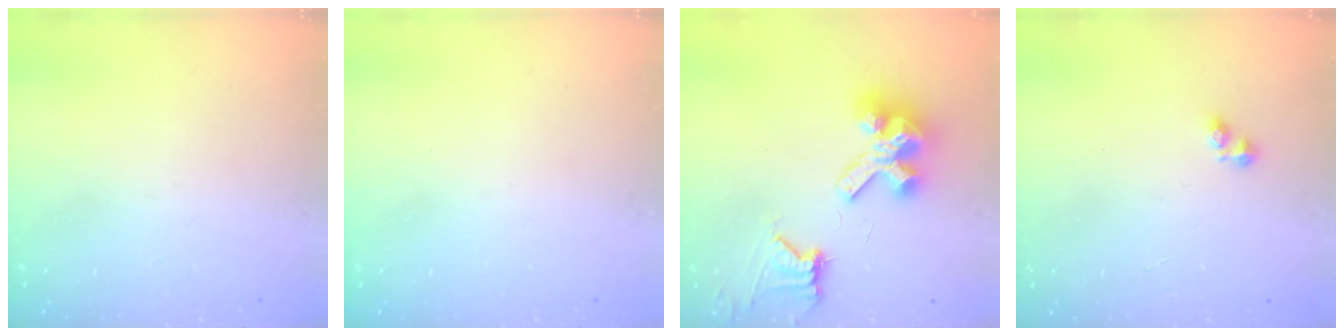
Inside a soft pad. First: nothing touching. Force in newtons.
{"total": 0.0}
{"total": 11.8, "press": 11.7, "slide": 1.4}
{"total": 2.1, "press": 2.1, "slide": 0.3}